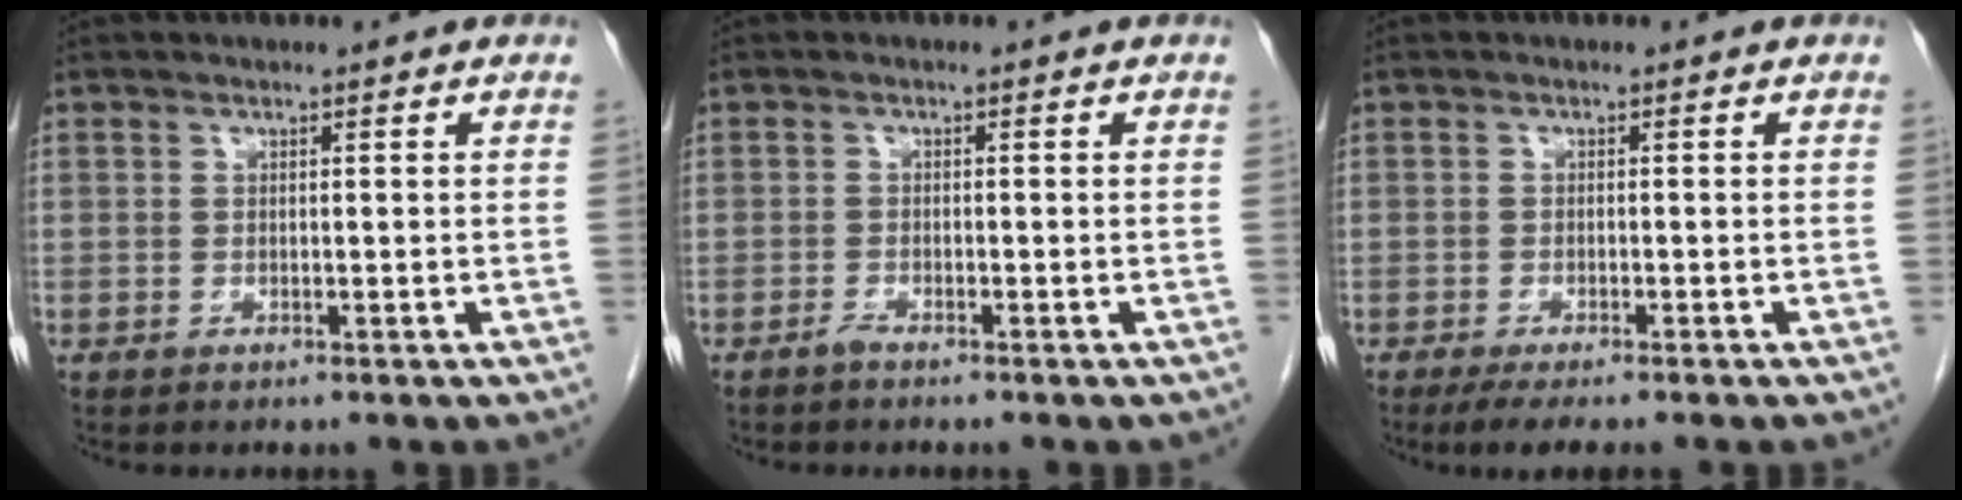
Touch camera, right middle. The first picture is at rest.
{"total": 1.1, "force": [-1.0, -0.1, 0.5], "torque": [-0.013, -0.001, -0.019]}
{"total": 4.1, "force": [-3.1, 0.0, 2.6], "torque": [-0.038, -0.008, -0.049]}